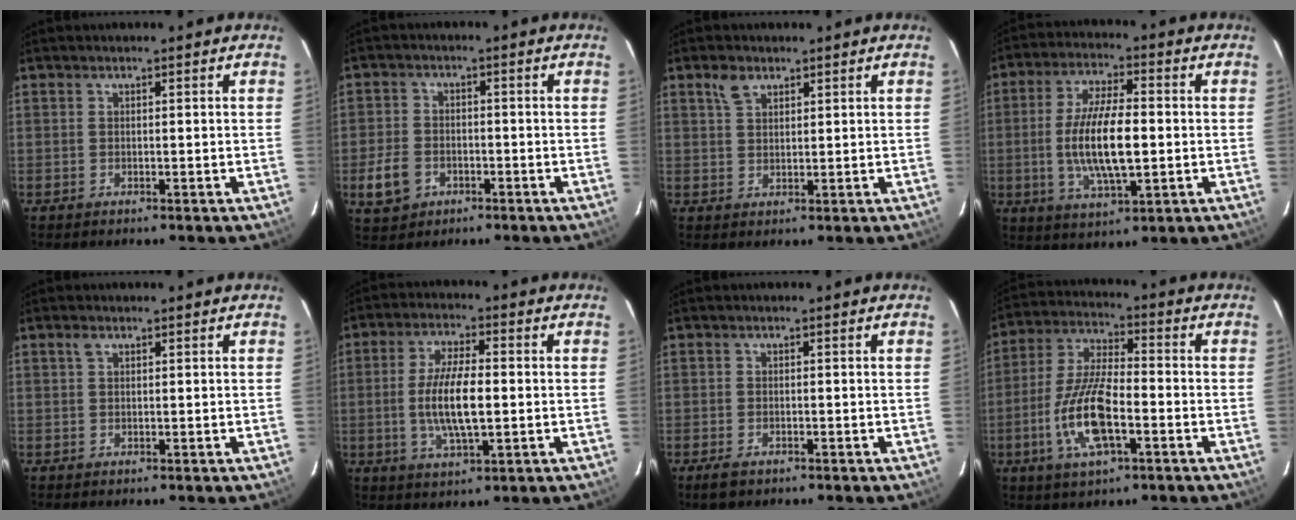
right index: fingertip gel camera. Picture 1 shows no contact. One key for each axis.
{"total": 6.8, "fx": -2.8, "fy": 5.4, "fz": 3.0, "tx": -0.087, "ty": 0.008, "tz": -0.046}
{"total": 3.2, "fx": 2.0, "fy": 1.9, "fz": 1.7, "tx": -0.031, "ty": 0.008, "tz": 0.040}
{"total": 12.5, "fx": -1.2, "fy": 4.0, "fz": 11.7, "tx": -0.230, "ty": -0.004, "tz": -0.018}
{"total": 1.1, "fx": 0.5, "fy": 0.6, "fz": 0.7, "tx": -0.016, "ty": 0.004, "tz": 0.009}
{"total": 9.7, "fx": -0.8, "fy": 3.0, "fz": 9.2, "tx": -0.181, "ty": -0.003, "tz": -0.015}
{"total": 2.8, "fx": -1.9, "fy": 1.4, "fz": 1.5, "tx": -0.034, "ty": -0.006, "tz": -0.034}
{"total": 13.3, "fx": -4.6, "fy": 4.5, "fz": 11.7, "tx": -0.249, "ty": -0.005, "tz": -0.087}